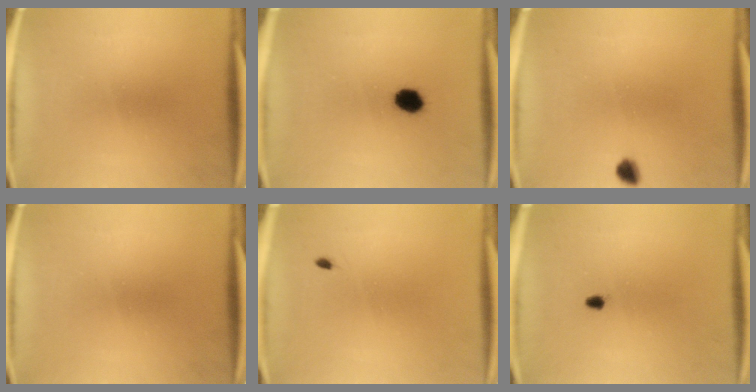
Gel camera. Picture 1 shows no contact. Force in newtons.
{"total": 4.4}
{"total": 2.4}
{"total": 0.0}
{"total": 0.5}
{"total": 0.9}